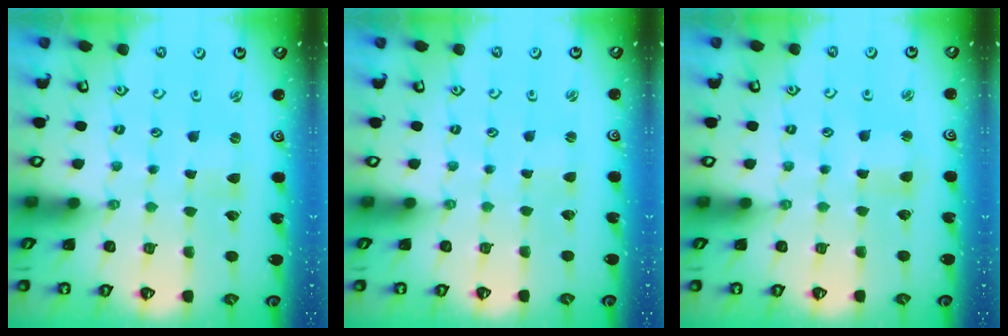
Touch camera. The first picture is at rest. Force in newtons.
{"total": 0.0}
{"total": 1.9, "press": 1.8, "slide": 0.3}